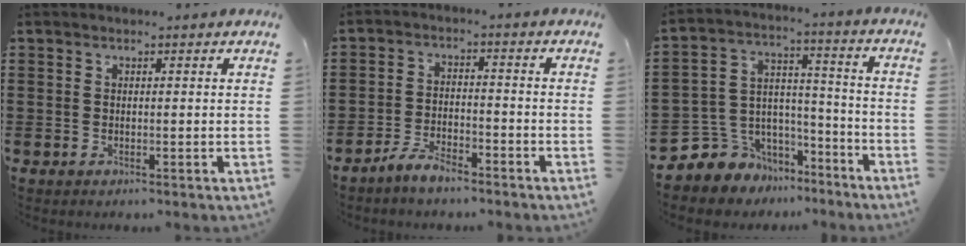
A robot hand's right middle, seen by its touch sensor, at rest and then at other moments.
{"total": 4.3, "force": [-3.8, 1.1, 1.6], "torque": [-0.034, 0.008, -0.077]}
{"total": 6.4, "force": [-4.5, 4.5, -1.2], "torque": [-0.014, -0.006, -0.090]}